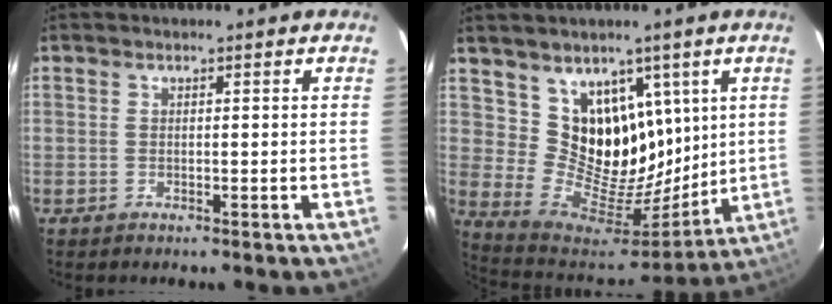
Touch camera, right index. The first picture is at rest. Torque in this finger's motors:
{"motor_torque": [0.62, 0.12, 0.35, 0.10]}